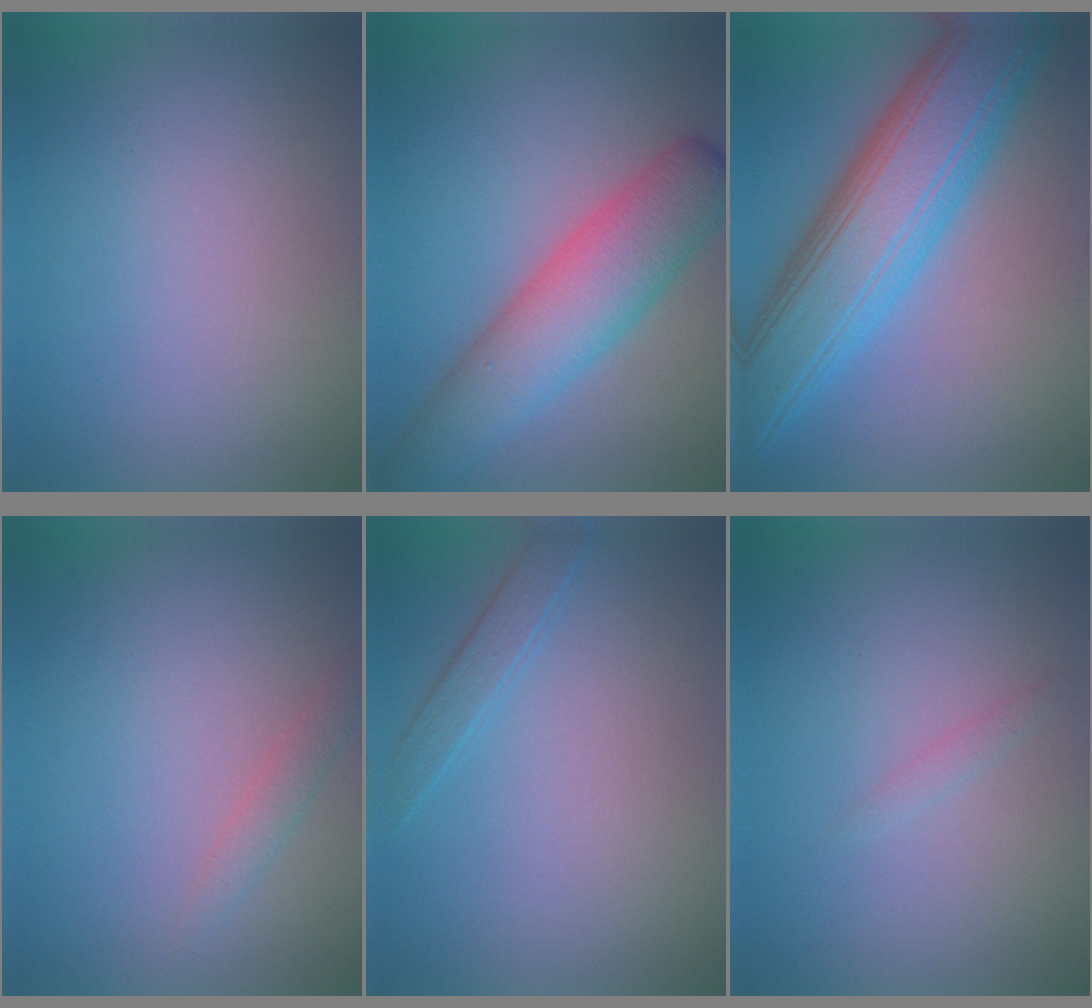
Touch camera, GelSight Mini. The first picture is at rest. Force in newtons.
{"total": 7.0, "press": 7.0, "slide": 0.3}
{"total": 10.1, "press": 10.1, "slide": 0.2}
{"total": 1.3, "press": 1.3, "slide": 0.1}
{"total": 1.4, "press": 1.4, "slide": 0.1}
{"total": 0.7, "press": 0.7, "slide": 0.0}